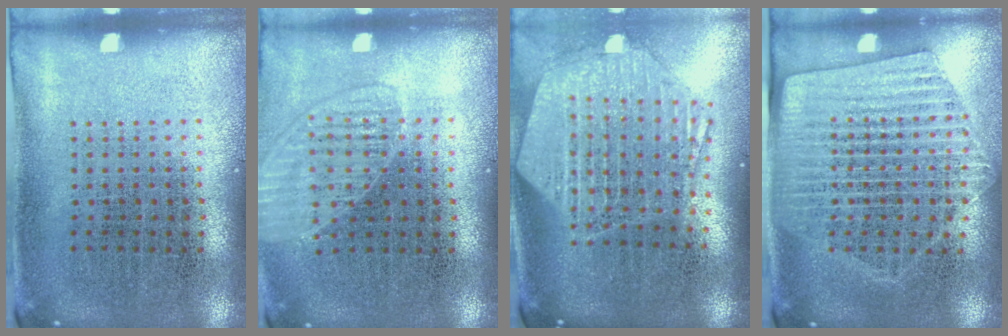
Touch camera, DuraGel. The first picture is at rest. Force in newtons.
{"total": 1.4, "press": 1.4, "slide": 0.2}
{"total": 2.7, "press": 2.2, "slide": 1.6}
{"total": 1.7, "press": 1.5, "slide": 0.8}